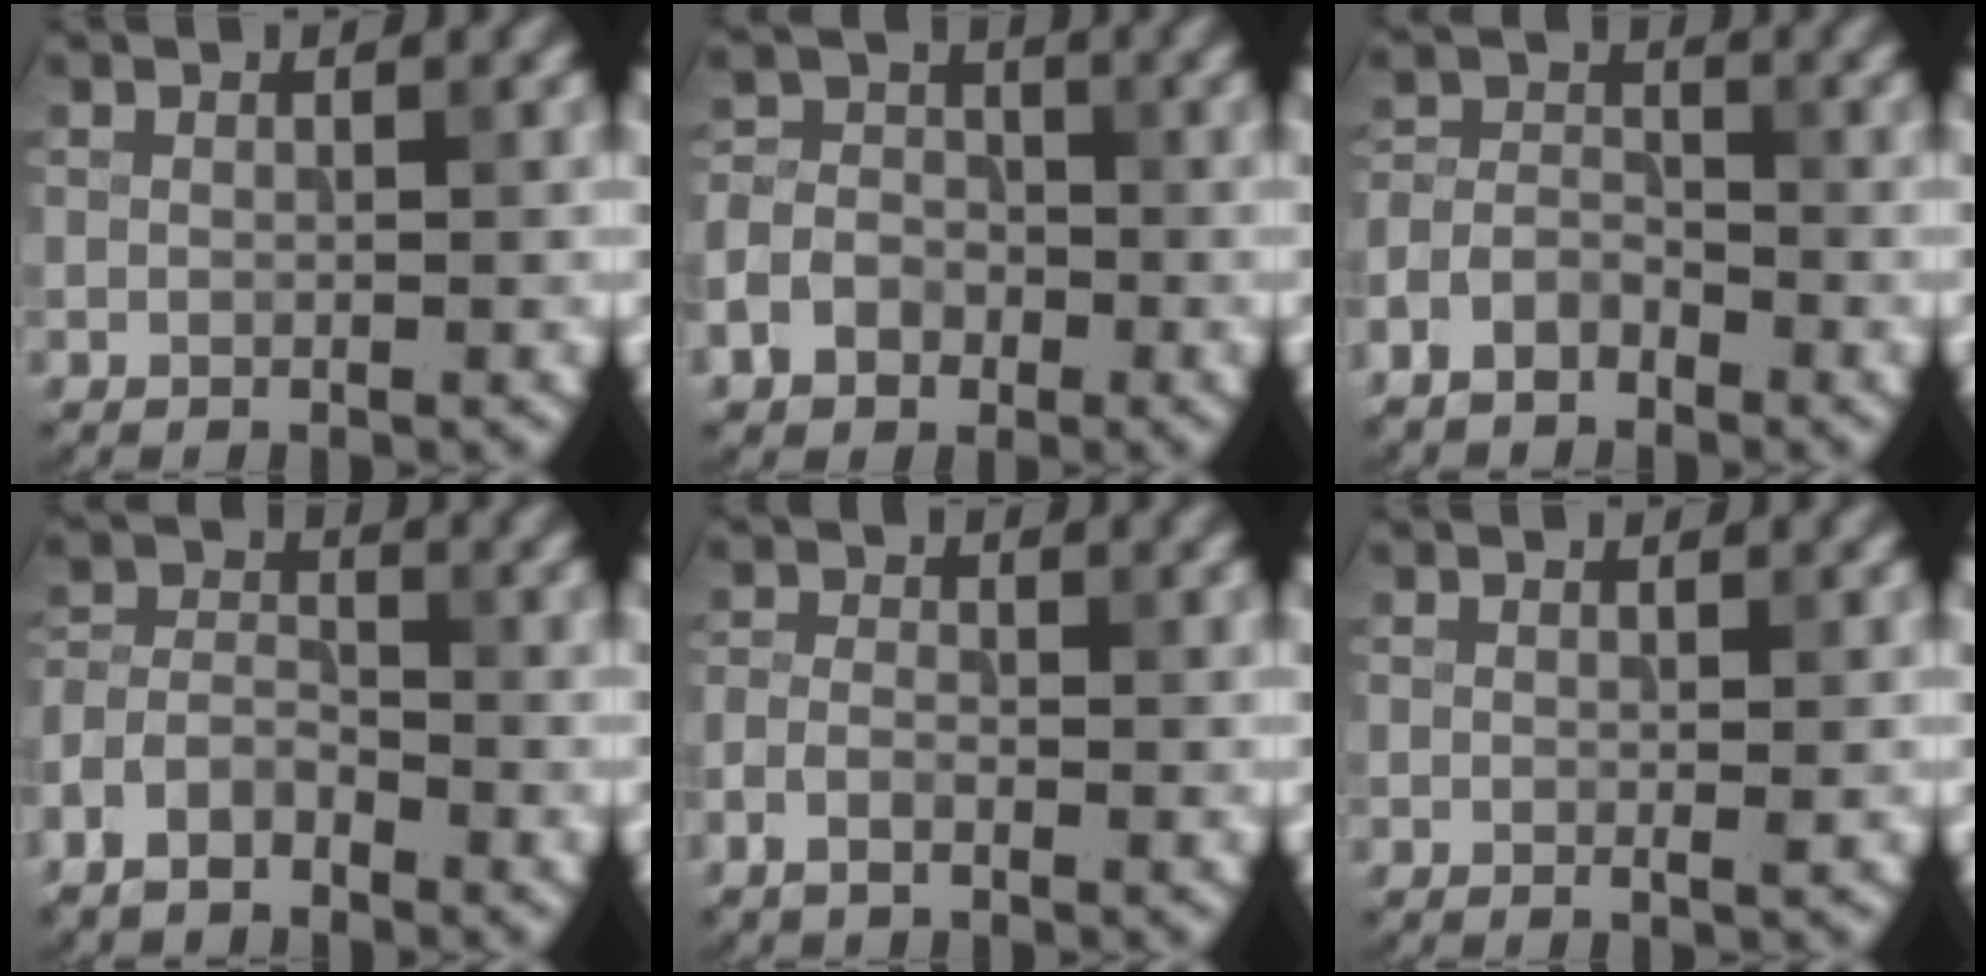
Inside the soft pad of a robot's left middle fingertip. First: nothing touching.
{"total": 5.4, "force": [-2.8, 4.2, 1.8], "torque": [-0.018, -0.008, -0.061]}
{"total": 3.8, "force": [-2.8, 2.1, 1.4], "torque": [-0.027, 0.003, -0.064]}
{"total": 4.0, "force": [-3.0, 2.1, 1.8], "torque": [-0.035, 0.003, -0.069]}
{"total": 1.9, "force": [-1.3, 0.9, 1.2], "torque": [-0.026, 0.002, -0.033]}
{"total": 0.6, "force": [0.0, 0.0, 0.6], "torque": [-0.009, -0.004, -0.001]}